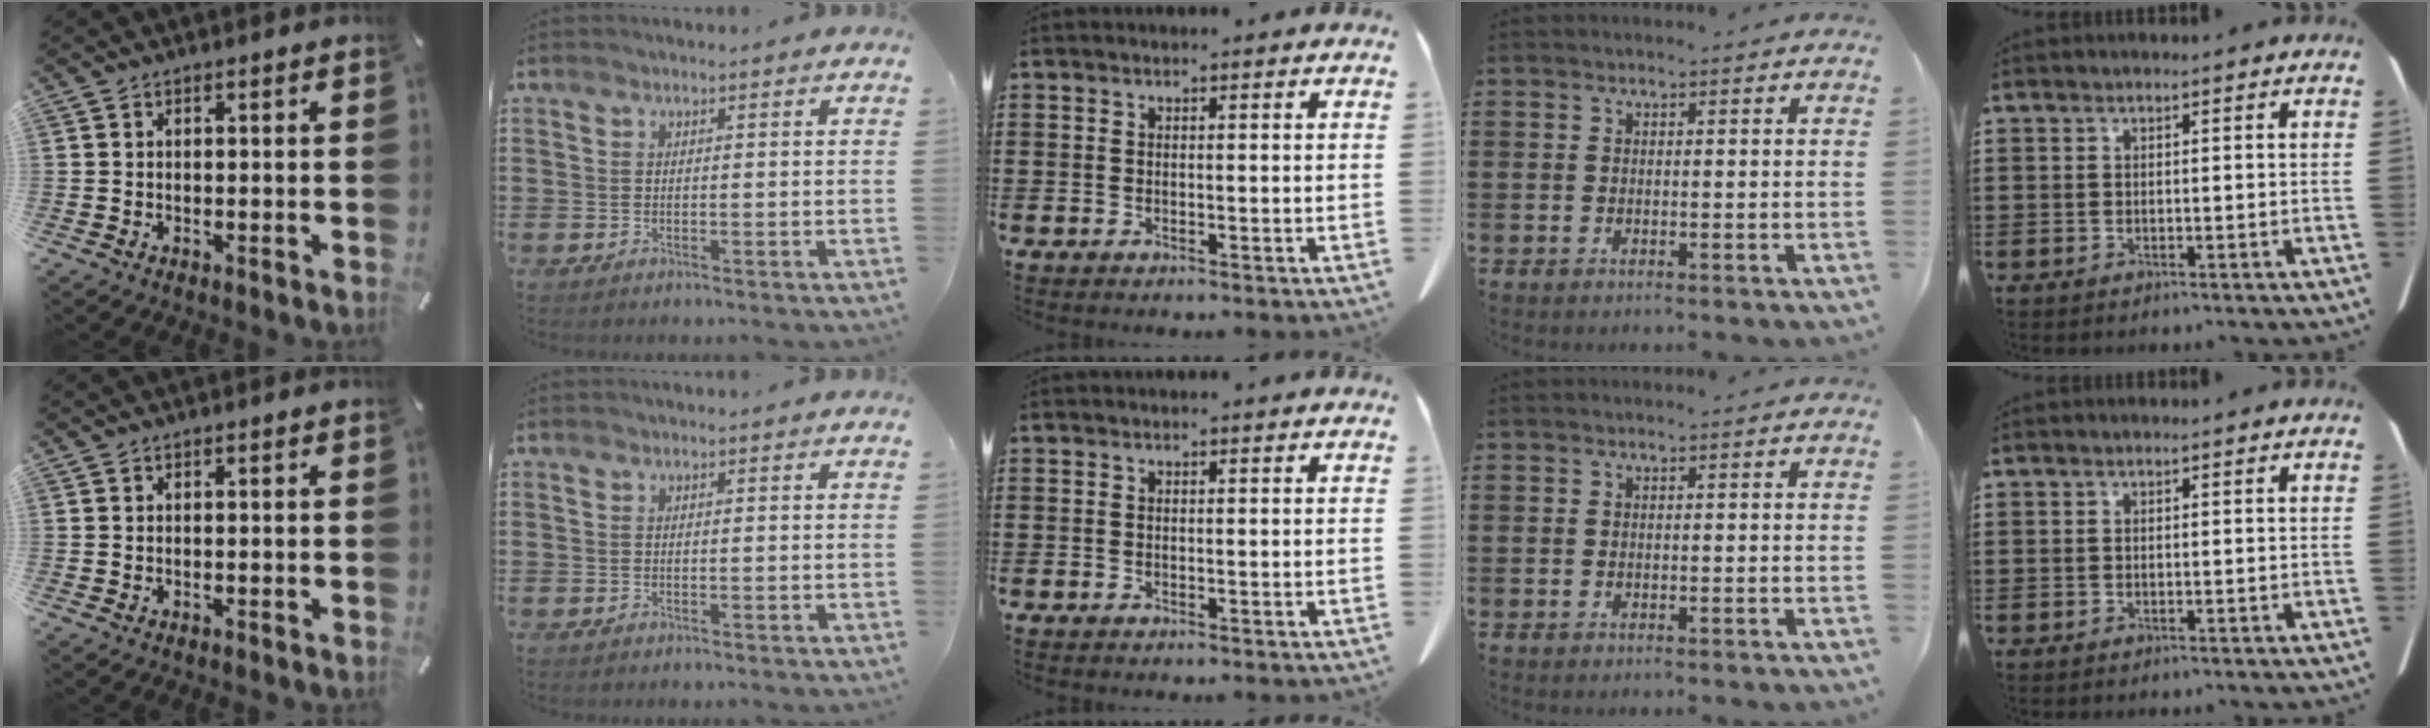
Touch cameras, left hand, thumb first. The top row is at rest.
{}